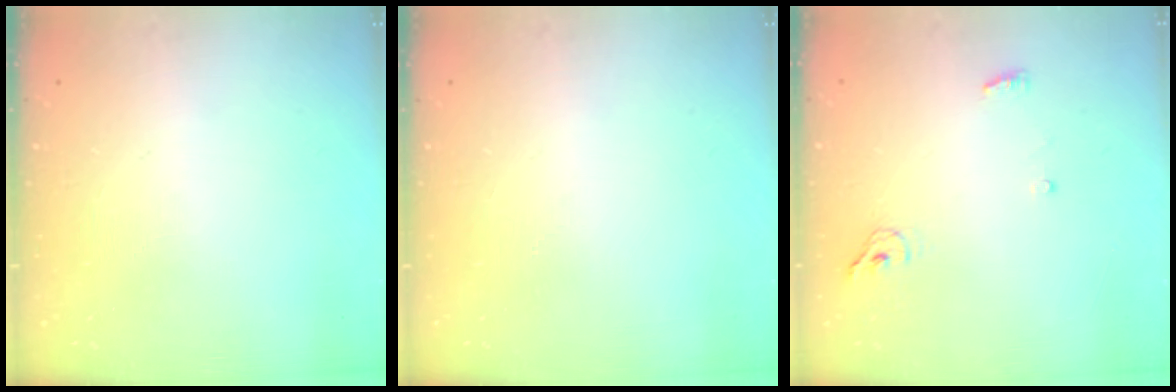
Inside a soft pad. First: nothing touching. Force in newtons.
{"total": 0.0}
{"total": 4.4, "press": 4.3, "slide": 1.1}